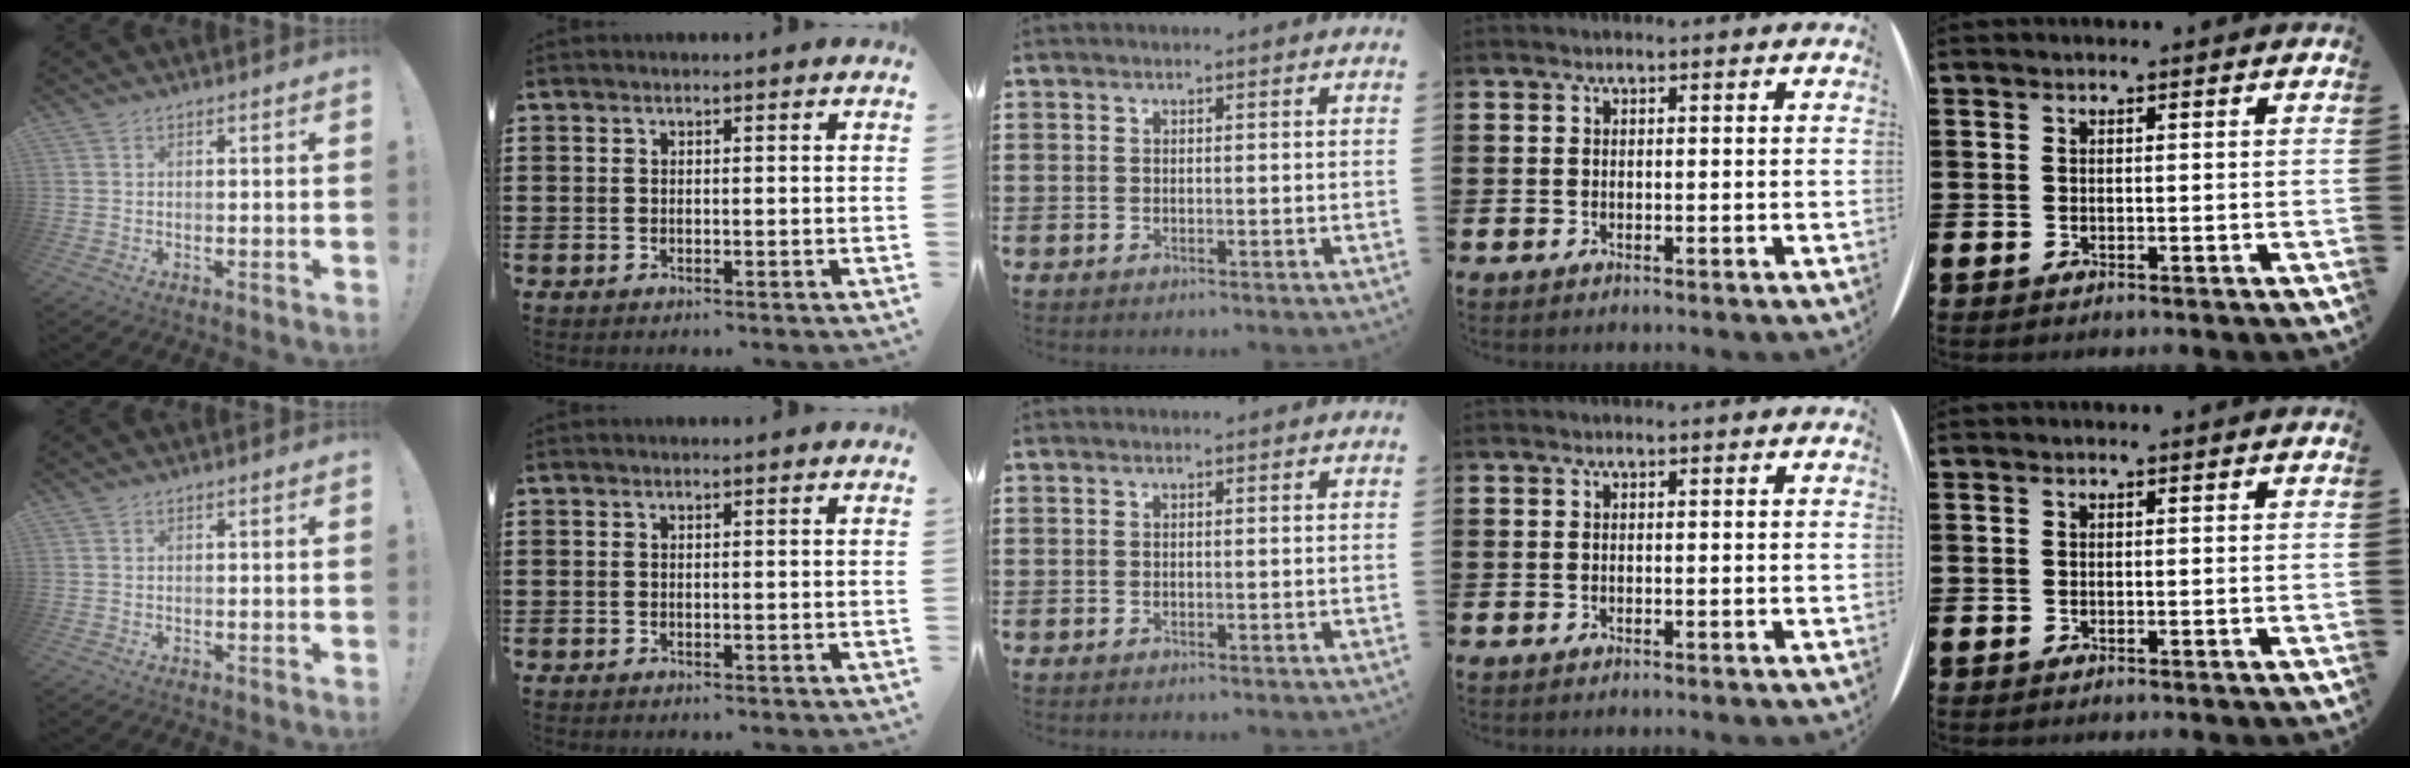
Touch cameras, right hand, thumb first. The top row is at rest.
{}